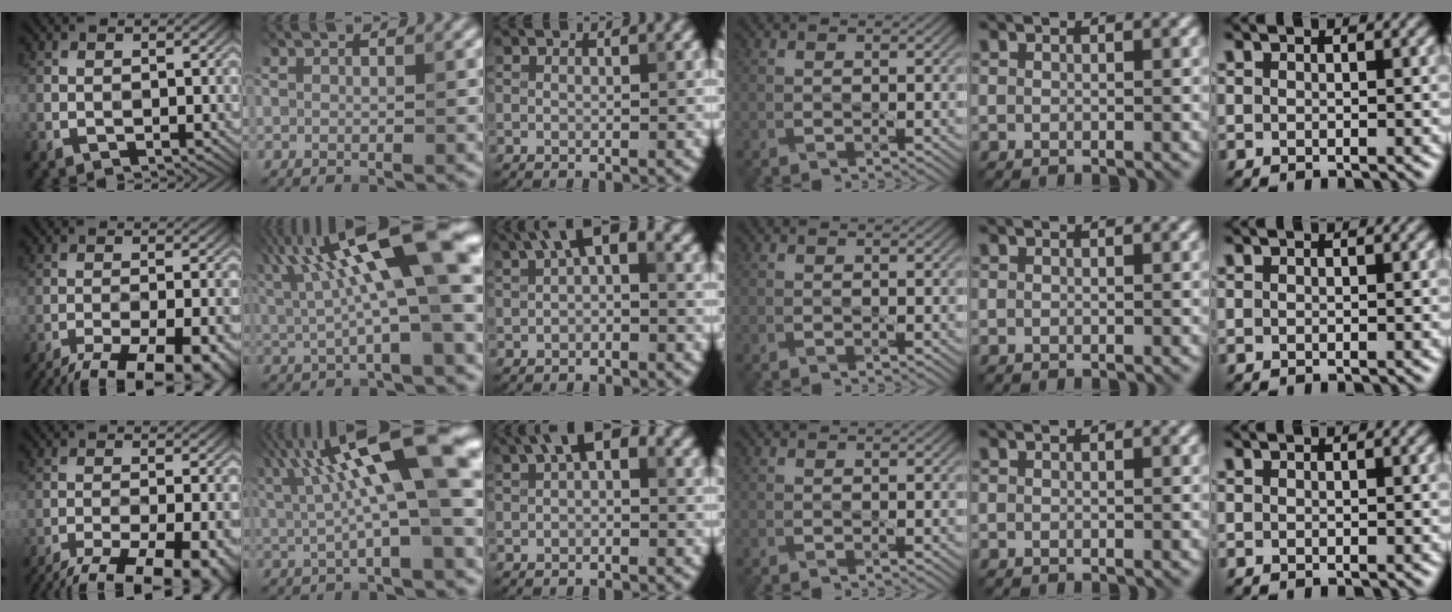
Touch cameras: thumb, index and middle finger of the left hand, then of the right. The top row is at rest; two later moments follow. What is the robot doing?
{"motion": "shake", "object": "handbell"}